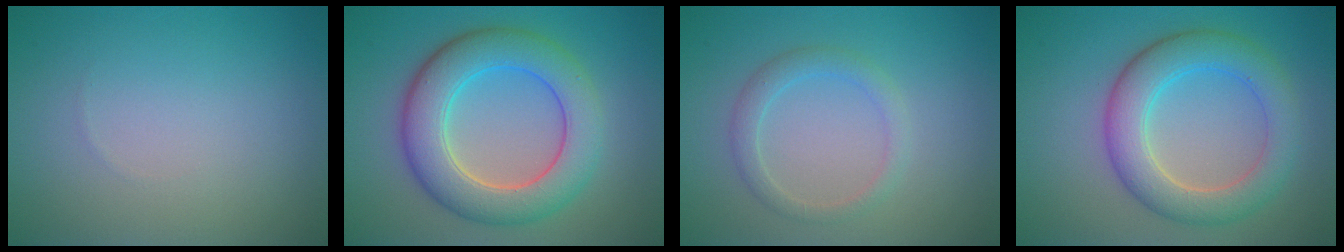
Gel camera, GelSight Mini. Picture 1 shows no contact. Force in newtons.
{"total": 7.6, "press": 7.6, "slide": 0.5}
{"total": 2.0, "press": 2.0, "slide": 0.3}
{"total": 5.8, "press": 5.8, "slide": 0.2}